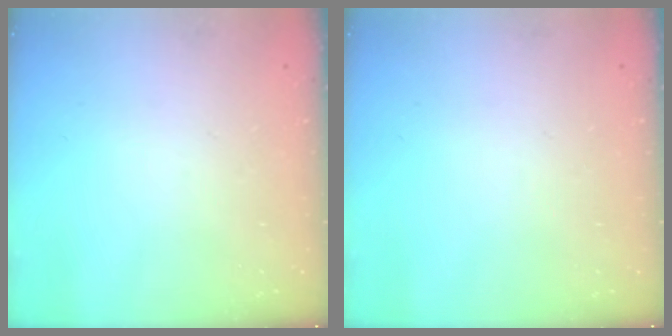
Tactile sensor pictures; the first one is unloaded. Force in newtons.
{"total": 0.0}